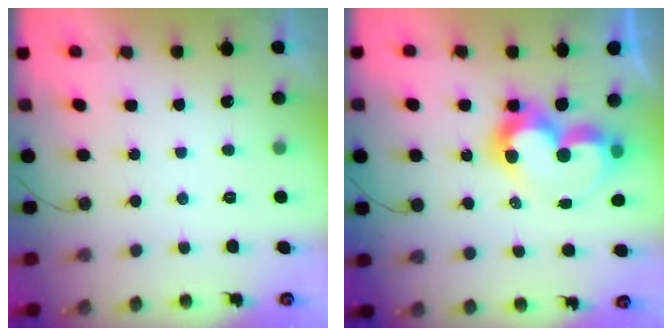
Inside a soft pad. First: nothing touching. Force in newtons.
{"total": 11.3, "press": 11.3, "slide": 1.0}